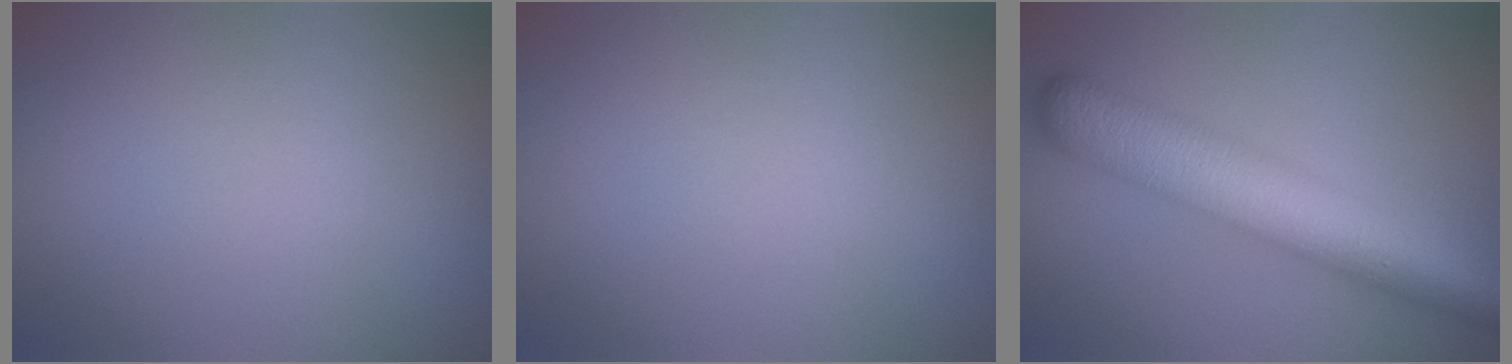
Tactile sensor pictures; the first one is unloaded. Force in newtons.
{"total": 0.0}
{"total": 9.2, "press": 9.2, "slide": 0.1}